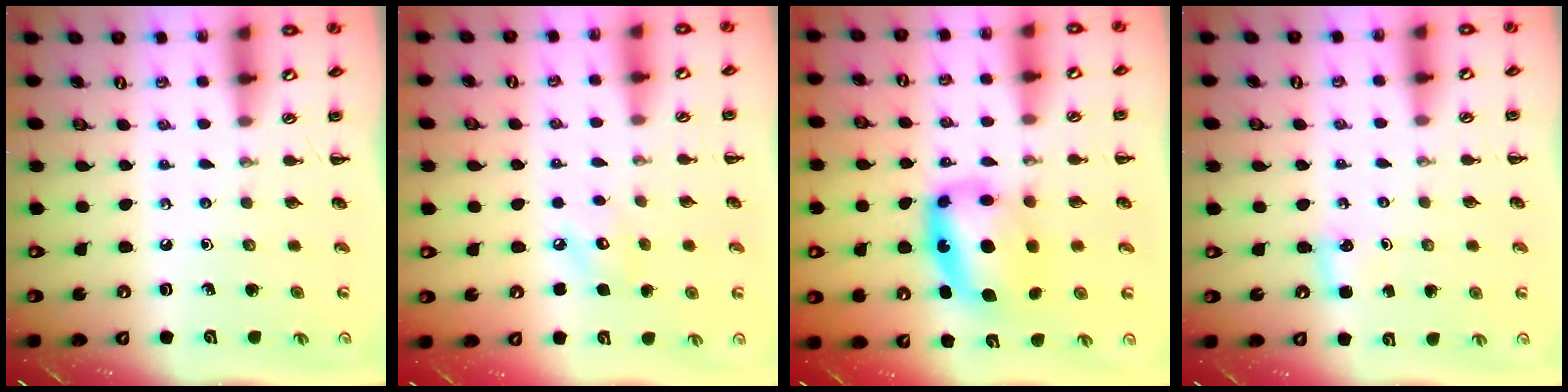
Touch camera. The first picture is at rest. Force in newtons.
{"total": 5.3, "press": 5.2, "slide": 0.6}
{"total": 10.3, "press": 10.0, "slide": 2.6}
{"total": 2.8, "press": 2.6, "slide": 0.9}